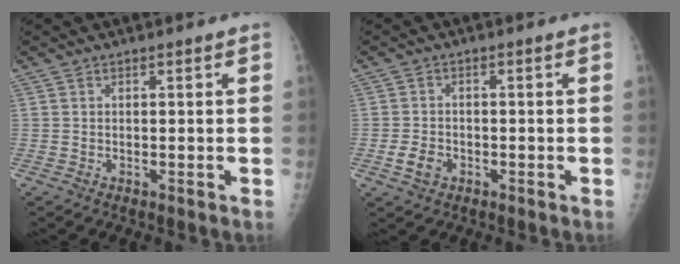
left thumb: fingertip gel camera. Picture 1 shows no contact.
{"total": 3.5, "force": [-1.4, 2.6, 1.9], "torque": [-0.031, 0.006, -0.023]}